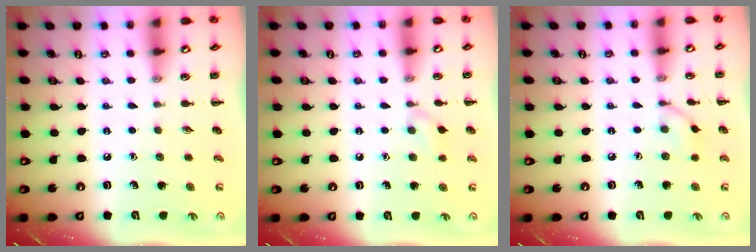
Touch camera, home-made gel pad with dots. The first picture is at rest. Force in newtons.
{"total": 5.2, "press": 4.8, "slide": 1.8}
{"total": 4.6, "press": 4.4, "slide": 1.3}